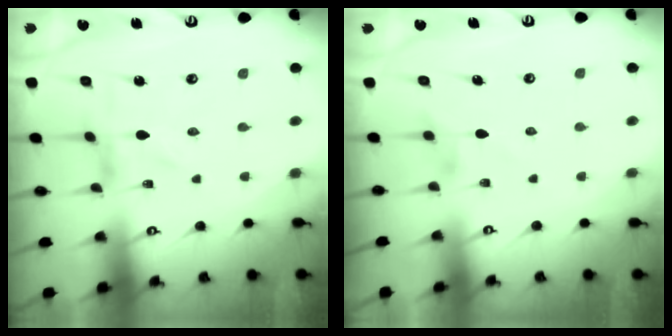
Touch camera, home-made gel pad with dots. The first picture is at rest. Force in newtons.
{"total": 2.3, "press": 2.3, "slide": 0.4}